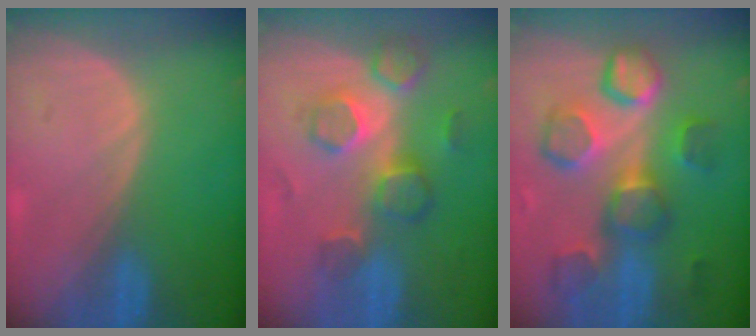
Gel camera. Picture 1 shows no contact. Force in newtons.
{"total": 8.9, "press": 7.7, "slide": 4.5}
{"total": 9.9, "press": 9.8, "slide": 1.6}